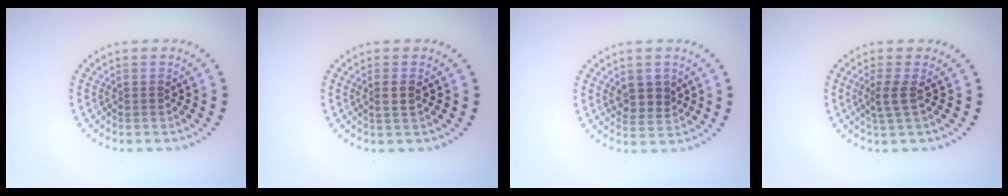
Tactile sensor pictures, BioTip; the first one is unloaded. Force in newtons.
{"total": 1.2, "press": 1.1, "slide": 0.5}
{"total": 2.4, "press": 2.3, "slide": 0.9}
{"total": 1.9, "press": 1.4, "slide": 1.4}